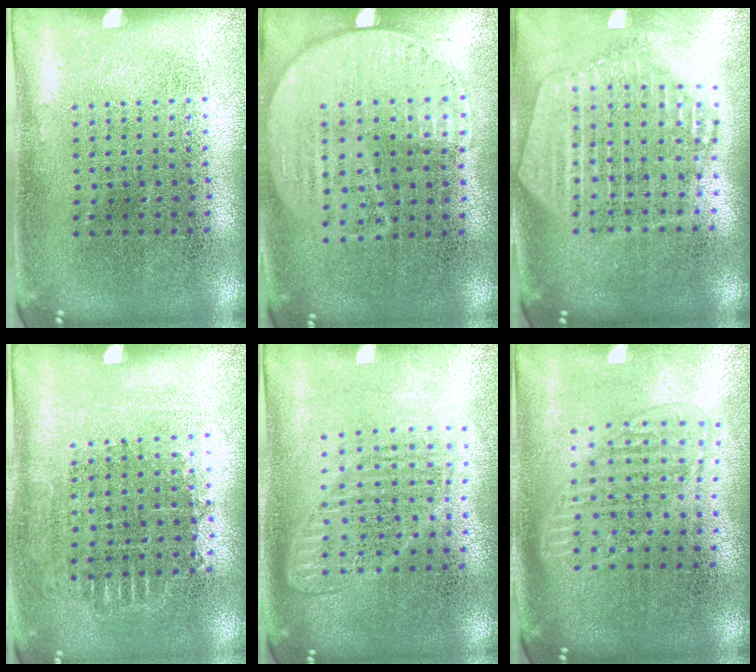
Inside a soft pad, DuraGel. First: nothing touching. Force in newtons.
{"total": 1.2, "press": 1.1, "slide": 0.5}
{"total": 2.3, "press": 2.1, "slide": 1.1}
{"total": 0.7, "press": 0.7, "slide": 0.3}
{"total": 1.6, "press": 1.4, "slide": 0.7}
{"total": 1.6, "press": 1.4, "slide": 0.8}